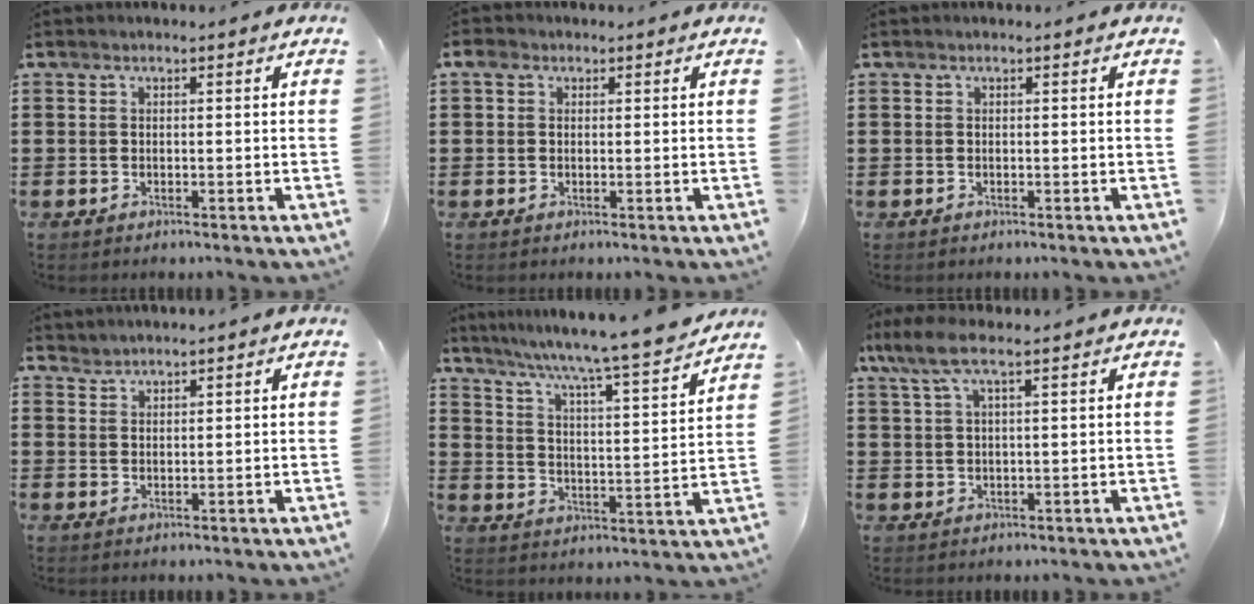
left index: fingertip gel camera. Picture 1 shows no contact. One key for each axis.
{"total": 1.8, "fx": 0.6, "fy": 1.5, "fz": 0.9, "tx": -0.023, "ty": 0.008, "tz": 0.009}
{"total": 0.0}
{"total": 1.4, "fx": 1.3, "fy": -0.2, "fz": -0.3, "tx": 0.003, "ty": -0.001, "tz": 0.027}
{"total": 6.9, "fx": 6.1, "fy": -1.0, "fz": 3.1, "tx": -0.086, "ty": -0.055, "tz": 0.093}
{"total": 5.8, "fx": 3.5, "fy": 1.3, "fz": 4.4, "tx": -0.102, "ty": 0.003, "tz": 0.061}